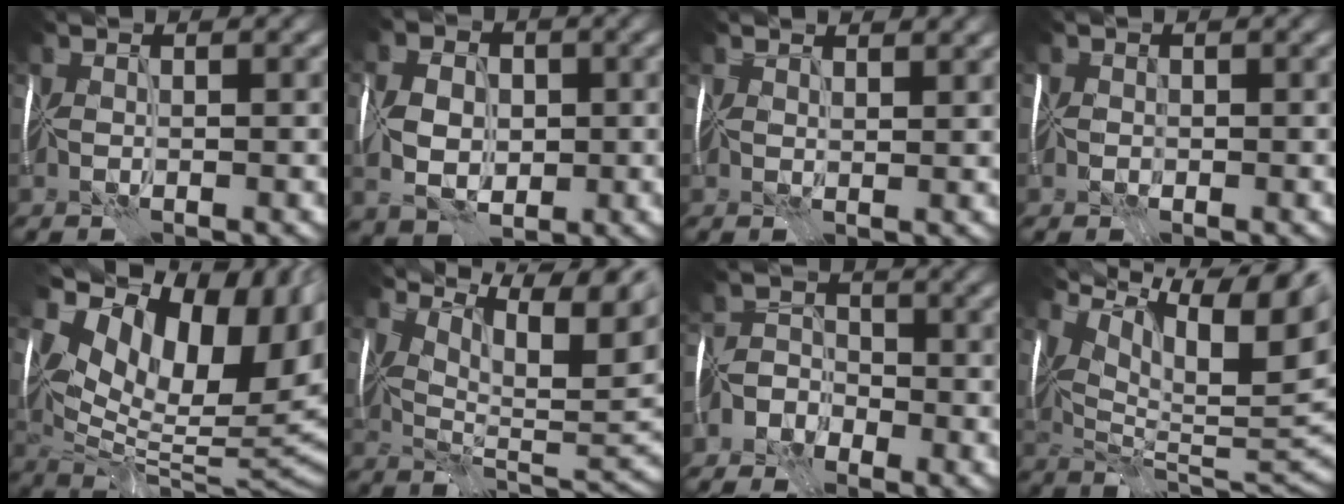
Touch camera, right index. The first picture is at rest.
{"total": 5.5, "force": [-0.3, 4.1, 3.7], "torque": [-0.062, 0.010, -0.014]}
{"total": 2.6, "force": [2.2, 0.9, 0.9], "torque": [-0.010, 0.011, 0.022]}
{"total": 1.5, "force": [-0.3, 1.4, 0.3], "torque": [0.007, 0.010, -0.013]}
{"total": 14.7, "force": [4.5, 8.1, 11.4], "torque": [-0.139, 0.001, 0.096]}
{"total": 10.4, "force": [6.0, 3.2, 7.8], "torque": [-0.129, 0.009, 0.107]}
{"total": 3.8, "force": [-3.3, 1.8, 0.3], "torque": [0.018, 0.003, -0.065]}
{"total": 14.3, "force": [7.4, 5.4, 11.0], "torque": [-0.179, 0.017, 0.133]}